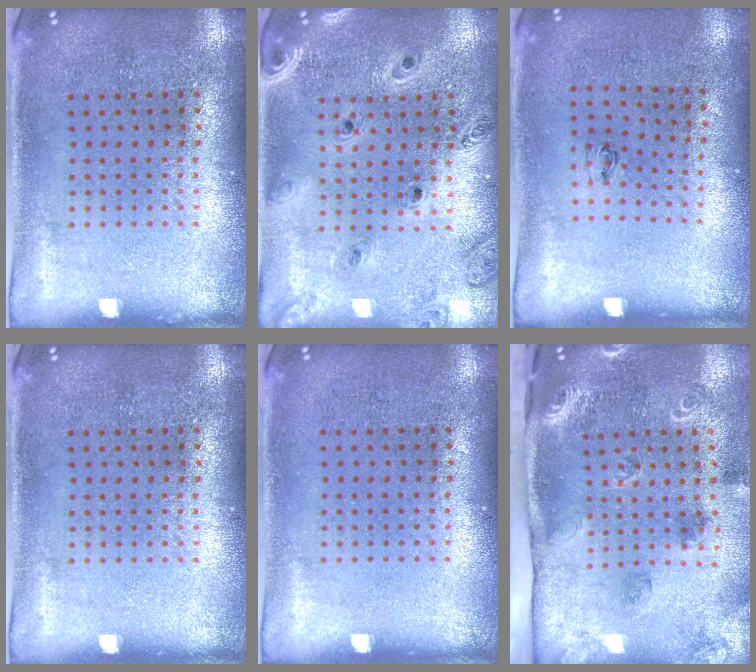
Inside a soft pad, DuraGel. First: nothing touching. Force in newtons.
{"total": 1.3, "press": 1.3, "slide": 0.2}
{"total": 0.5, "press": 0.2, "slide": 0.5}
{"total": 0.0}
{"total": 0.0}
{"total": 2.1, "press": 1.8, "slide": 1.1}